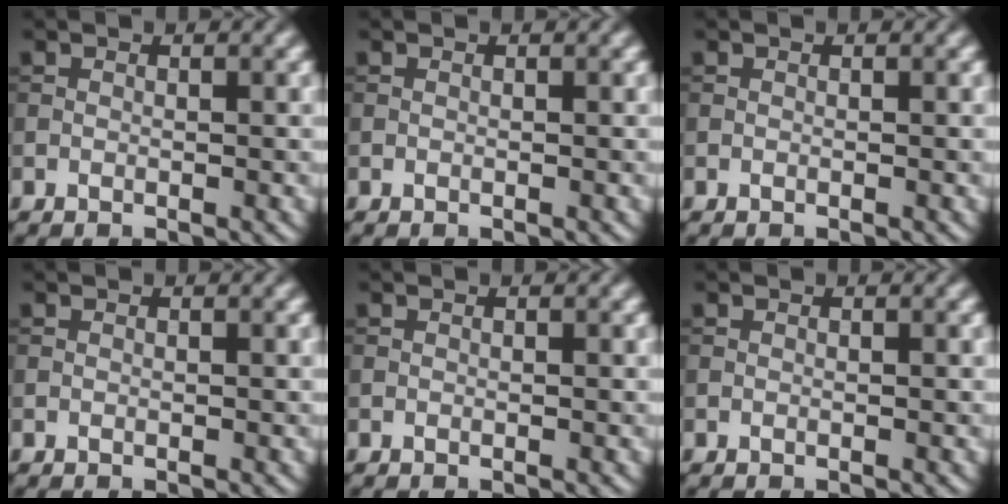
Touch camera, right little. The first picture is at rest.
{"total": 0.0}
{"total": 0.0}
{"total": 0.0}
{"total": 0.0}
{"total": 0.0}